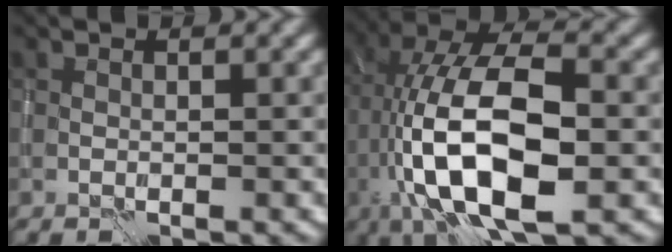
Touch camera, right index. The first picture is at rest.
{"total": 13.5, "force": [-1.9, 5.7, 12.1], "torque": [-0.224, 0.014, -0.040]}